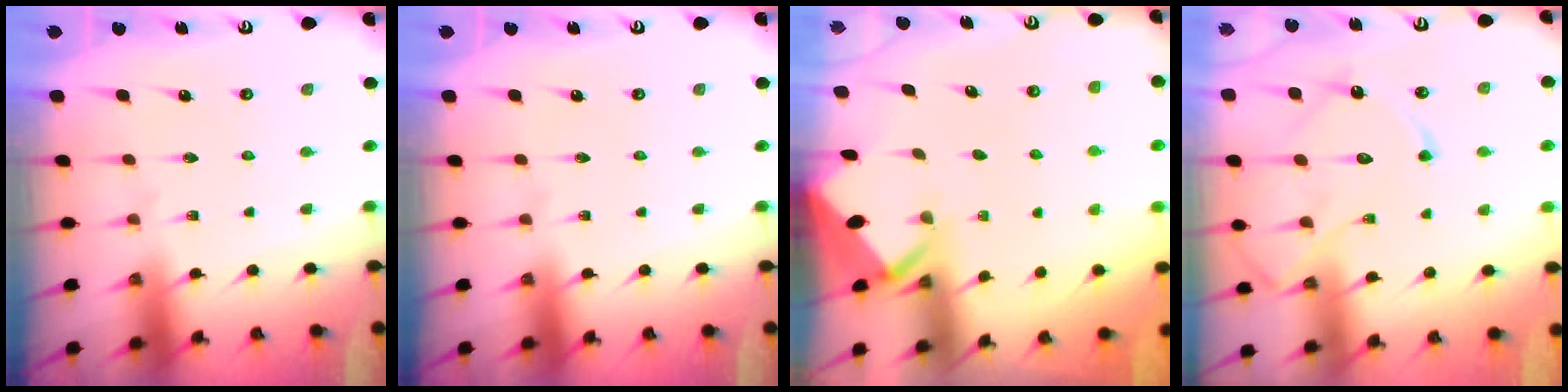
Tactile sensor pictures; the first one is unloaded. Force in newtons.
{"total": 0.0}
{"total": 2.5, "press": 2.5, "slide": 0.2}
{"total": 14.4, "press": 14.4, "slide": 1.1}